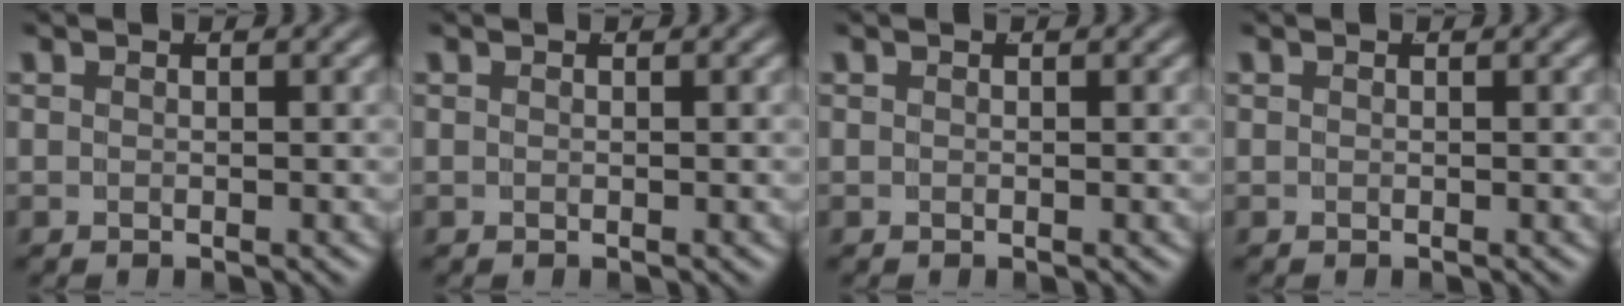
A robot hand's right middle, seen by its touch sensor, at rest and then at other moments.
{"total": 0.0}
{"total": 0.0}
{"total": 0.0}